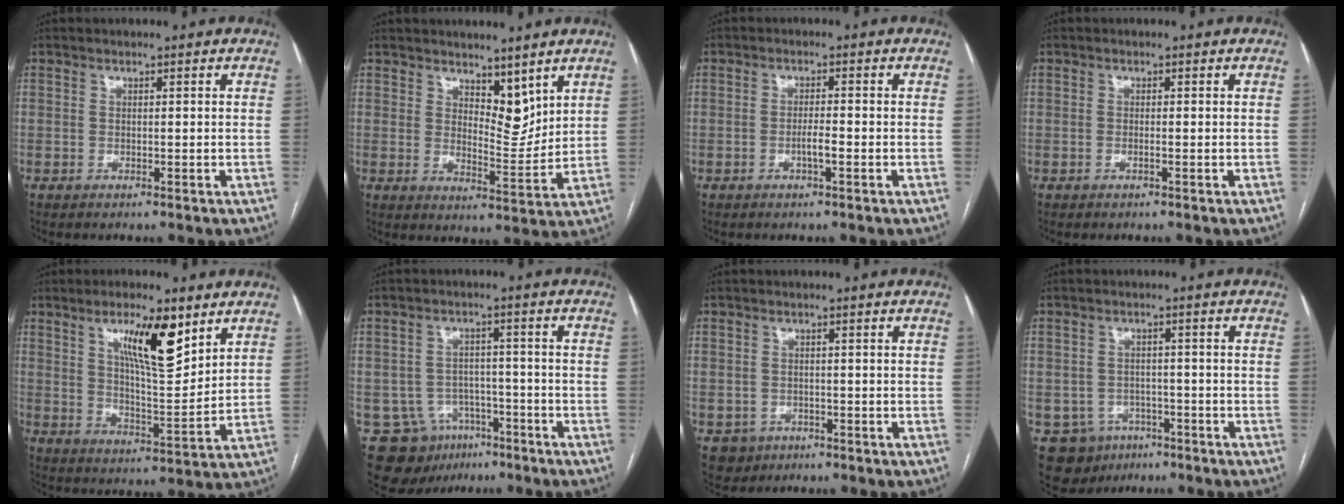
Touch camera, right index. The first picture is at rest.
{"total": 5.8, "force": [4.3, 2.5, 3.1], "torque": [-0.046, -0.008, 0.078]}
{"total": 2.3, "force": [-0.9, 0.3, 2.1], "torque": [-0.036, 0.002, -0.014]}
{"total": 0.7, "force": [-0.3, 0.0, 0.6], "torque": [-0.014, 0.000, -0.003]}
{"total": 11.1, "force": [6.1, 2.4, 9.0], "torque": [-0.154, -0.003, 0.105]}
{"total": 10.6, "force": [-5.8, 8.2, 3.2], "torque": [-0.054, 0.018, -0.079]}
{"total": 3.7, "force": [-1.7, 3.3, 0.3], "torque": [-0.001, 0.008, -0.021]}
{"total": 8.5, "force": [-4.2, 7.1, 1.8], "torque": [-0.041, 0.010, -0.050]}